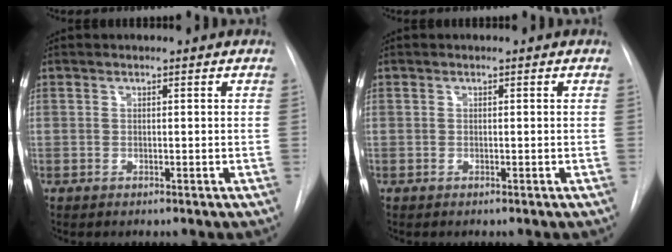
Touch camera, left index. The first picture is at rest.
{"total": 0.0}